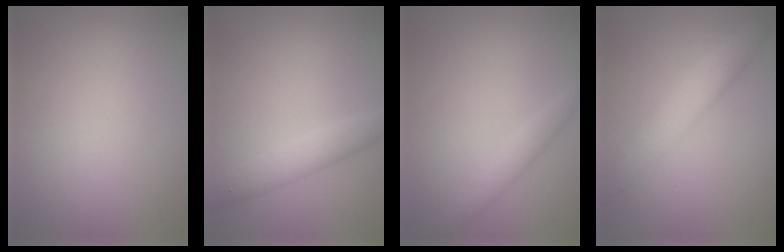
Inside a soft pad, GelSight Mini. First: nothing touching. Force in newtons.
{"total": 3.2, "press": 3.2, "slide": 0.1}
{"total": 1.9, "press": 1.9, "slide": 0.1}
{"total": 4.3, "press": 4.3, "slide": 0.1}